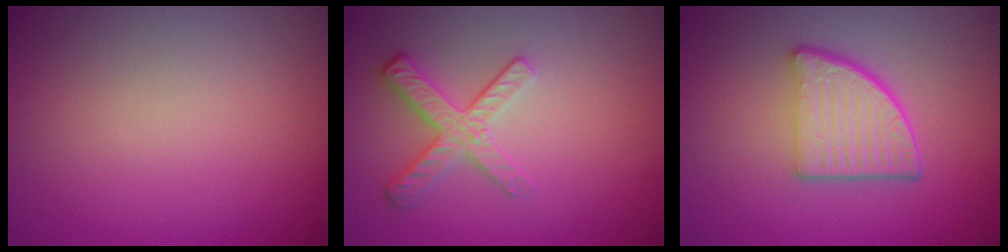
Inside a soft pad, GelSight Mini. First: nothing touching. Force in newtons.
{"total": 3.0, "press": 2.3, "slide": 1.9}
{"total": 5.2, "press": 3.7, "slide": 3.7}